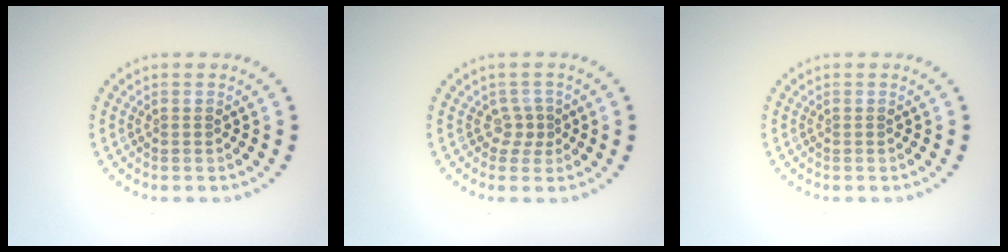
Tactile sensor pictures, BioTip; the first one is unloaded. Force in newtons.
{"total": 1.6, "press": 1.0, "slide": 1.2}
{"total": 0.0}